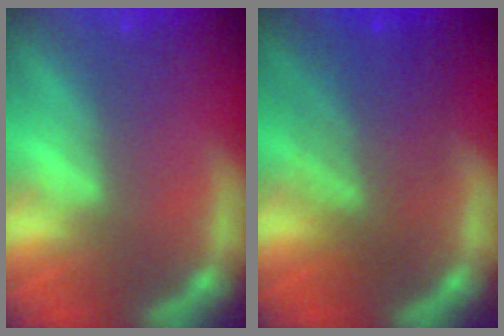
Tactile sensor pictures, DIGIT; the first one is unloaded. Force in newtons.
{"total": 7.0}